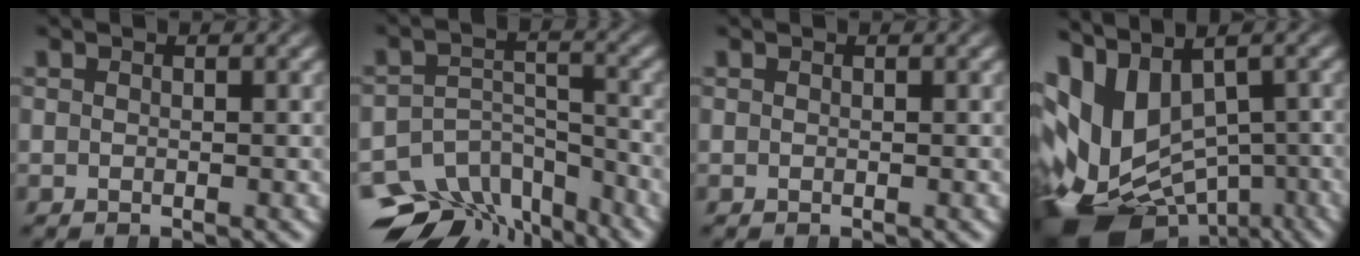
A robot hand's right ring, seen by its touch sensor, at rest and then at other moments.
{"total": 9.9, "force": [-6.8, 6.0, 4.2], "torque": [-0.065, -0.040, -0.098]}
{"total": 0.0}
{"total": 18.2, "force": [-4.9, 14.3, 10.1], "torque": [-0.251, -0.087, -0.050]}